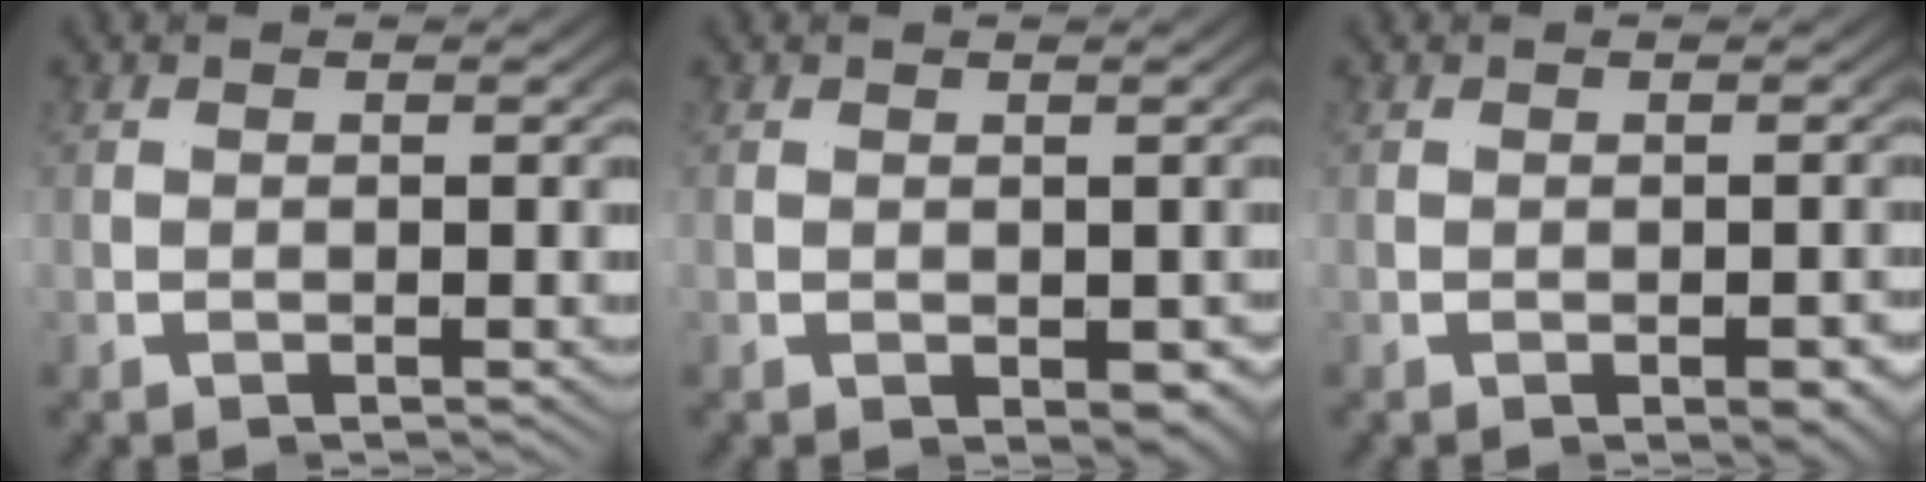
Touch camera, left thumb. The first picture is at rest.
{"total": 1.3, "force": [0.1, 0.6, 1.2], "torque": [-0.020, -0.001, 0.002]}
{"total": 1.1, "force": [-0.4, 0.2, 1.0], "torque": [-0.020, -0.002, -0.007]}